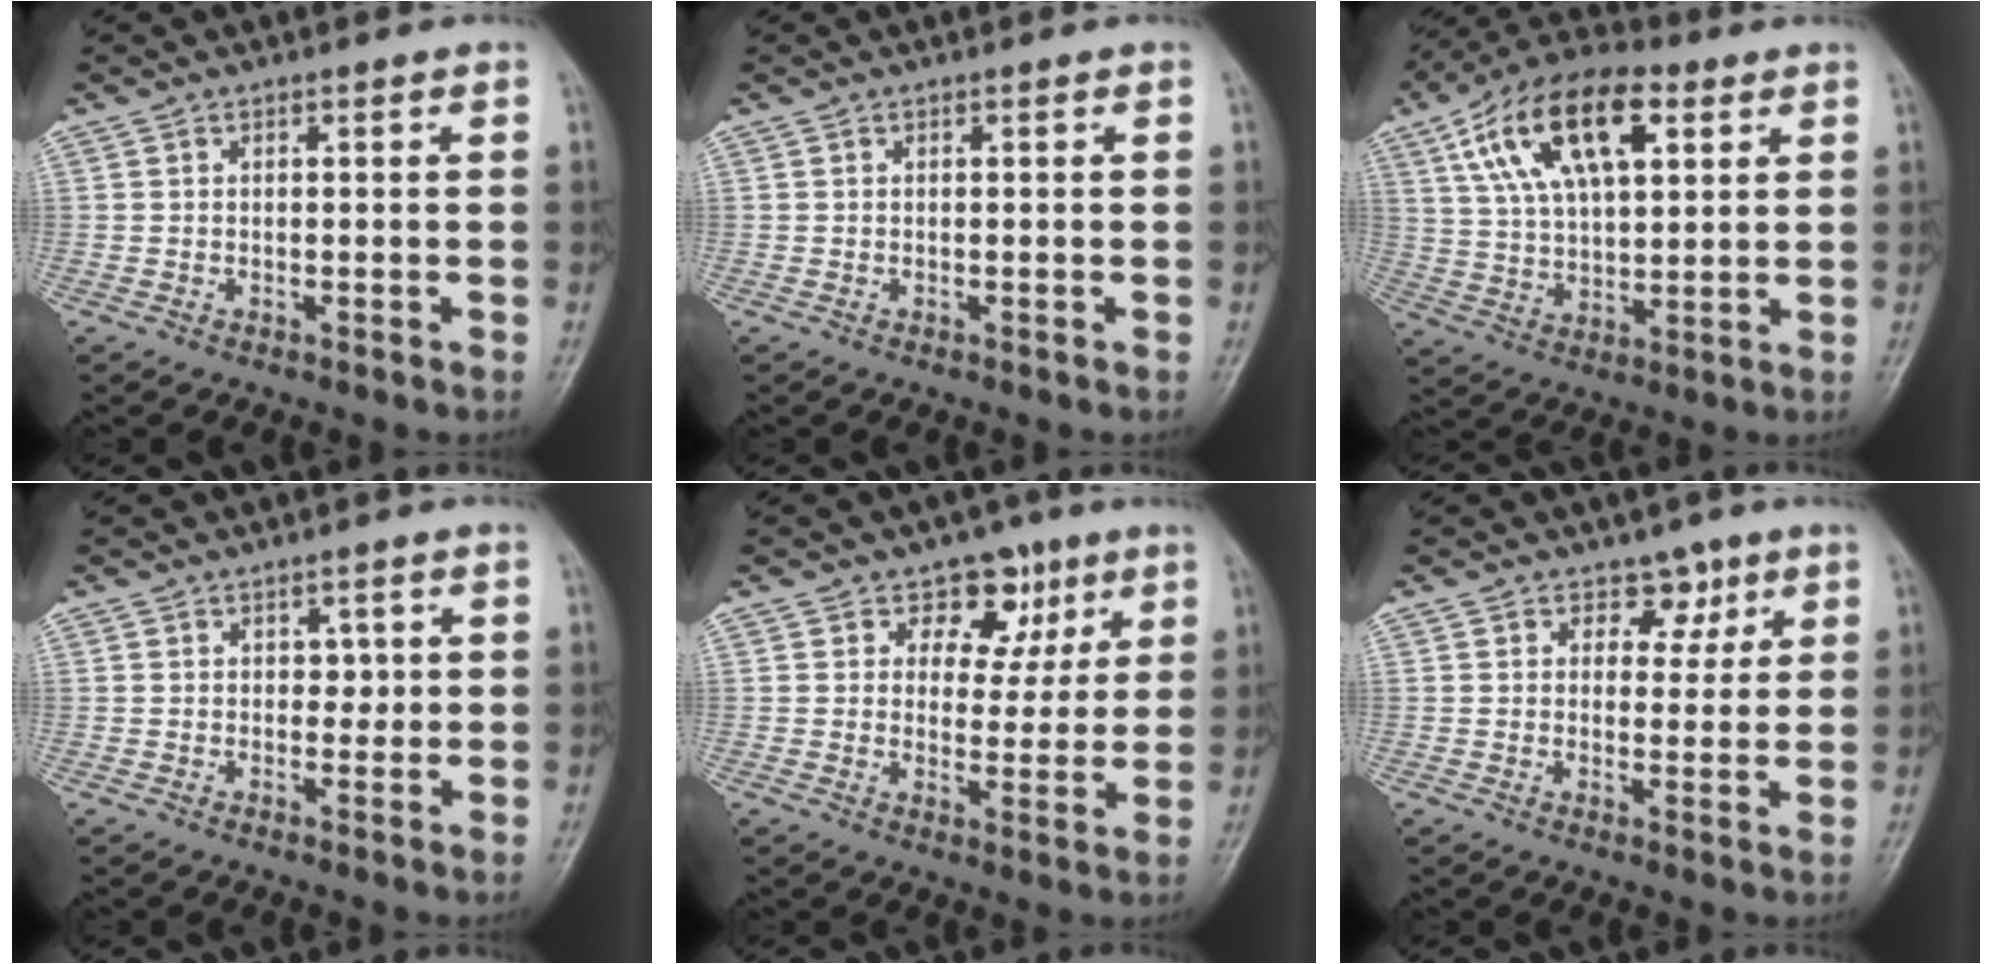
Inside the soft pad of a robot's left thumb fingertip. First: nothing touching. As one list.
[{"total": 0.0}, {"total": 18.3, "force": [7.5, 9.2, 14.0], "torque": [-0.229, 0.000, 0.130]}, {"total": 1.7, "force": [0.3, 1.3, 1.0], "torque": [0.005, 0.003, 0.001]}, {"total": 8.0, "force": [4.2, 6.0, 3.1], "torque": [0.001, -0.012, 0.058]}, {"total": 4.4, "force": [2.4, 3.3, 1.6], "torque": [0.014, -0.009, 0.032]}]